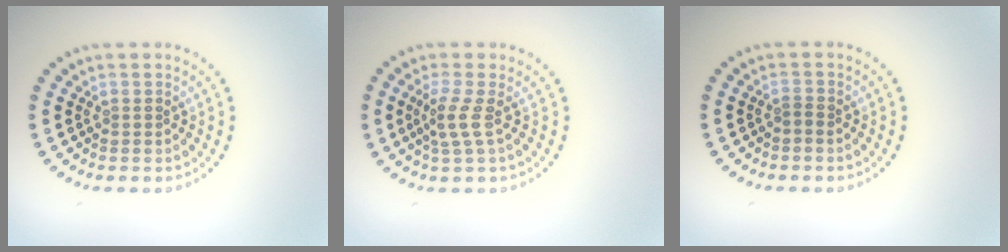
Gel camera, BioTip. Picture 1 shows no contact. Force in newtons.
{"total": 2.1, "press": 1.6, "slide": 1.5}
{"total": 0.6, "press": 0.3, "slide": 0.5}